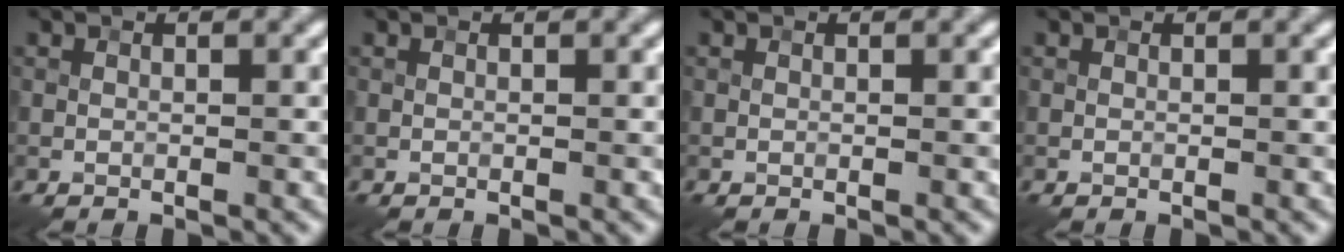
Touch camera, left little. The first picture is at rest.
{"total": 0.0}
{"total": 0.0}
{"total": 0.0}